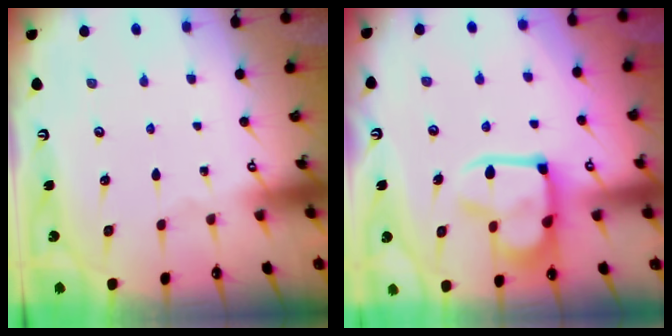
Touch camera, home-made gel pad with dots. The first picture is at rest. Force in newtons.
{"total": 16.0, "press": 16.0, "slide": 1.2}